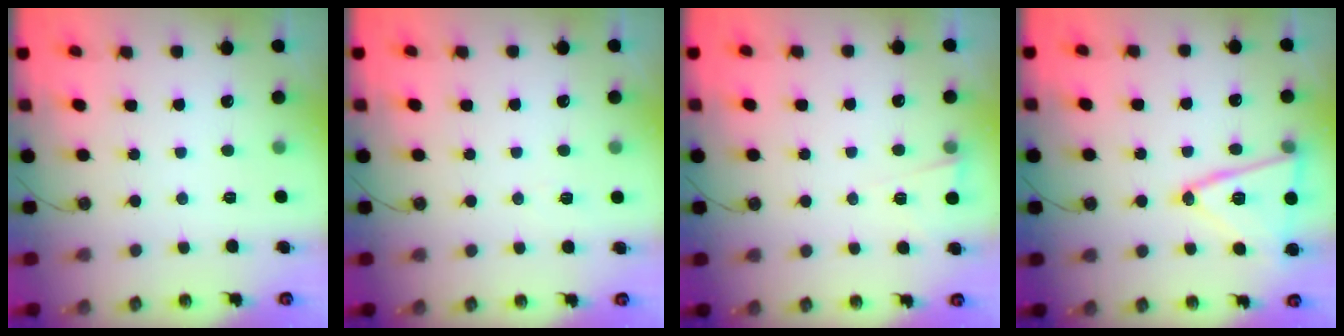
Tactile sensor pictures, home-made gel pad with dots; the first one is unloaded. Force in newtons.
{"total": 5.0, "press": 4.8, "slide": 1.4}
{"total": 3.1, "press": 2.9, "slide": 1.0}
{"total": 14.9, "press": 14.6, "slide": 3.1}